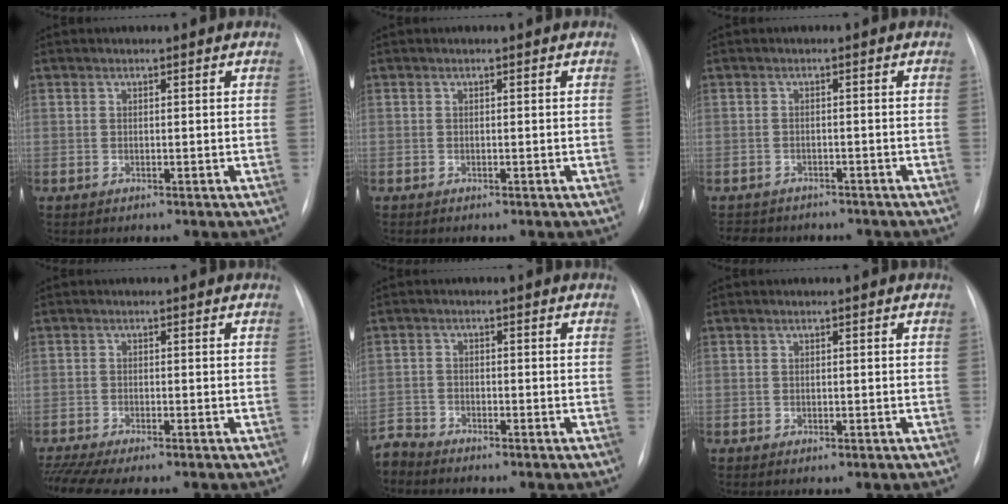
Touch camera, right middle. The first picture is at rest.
{"total": 0.0}
{"total": 8.0, "force": [-6.9, 3.2, 2.3], "torque": [-0.045, 0.002, -0.086]}
{"total": 6.7, "force": [-5.6, 0.8, 3.7], "torque": [-0.065, -0.007, -0.088]}
{"total": 3.1, "force": [-3.0, 0.3, -0.6], "torque": [0.018, -0.010, -0.058]}
{"total": 0.6, "force": [-0.3, 0.3, 0.4], "torque": [-0.012, -0.004, -0.001]}